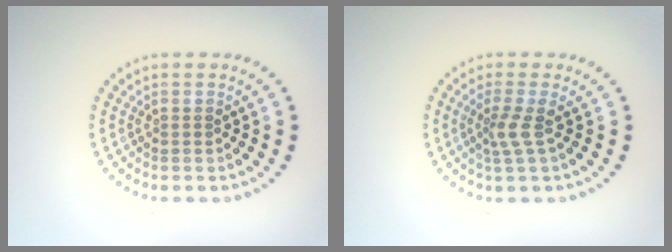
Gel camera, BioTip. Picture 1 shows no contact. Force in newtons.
{"total": 1.9, "press": 1.4, "slide": 1.4}